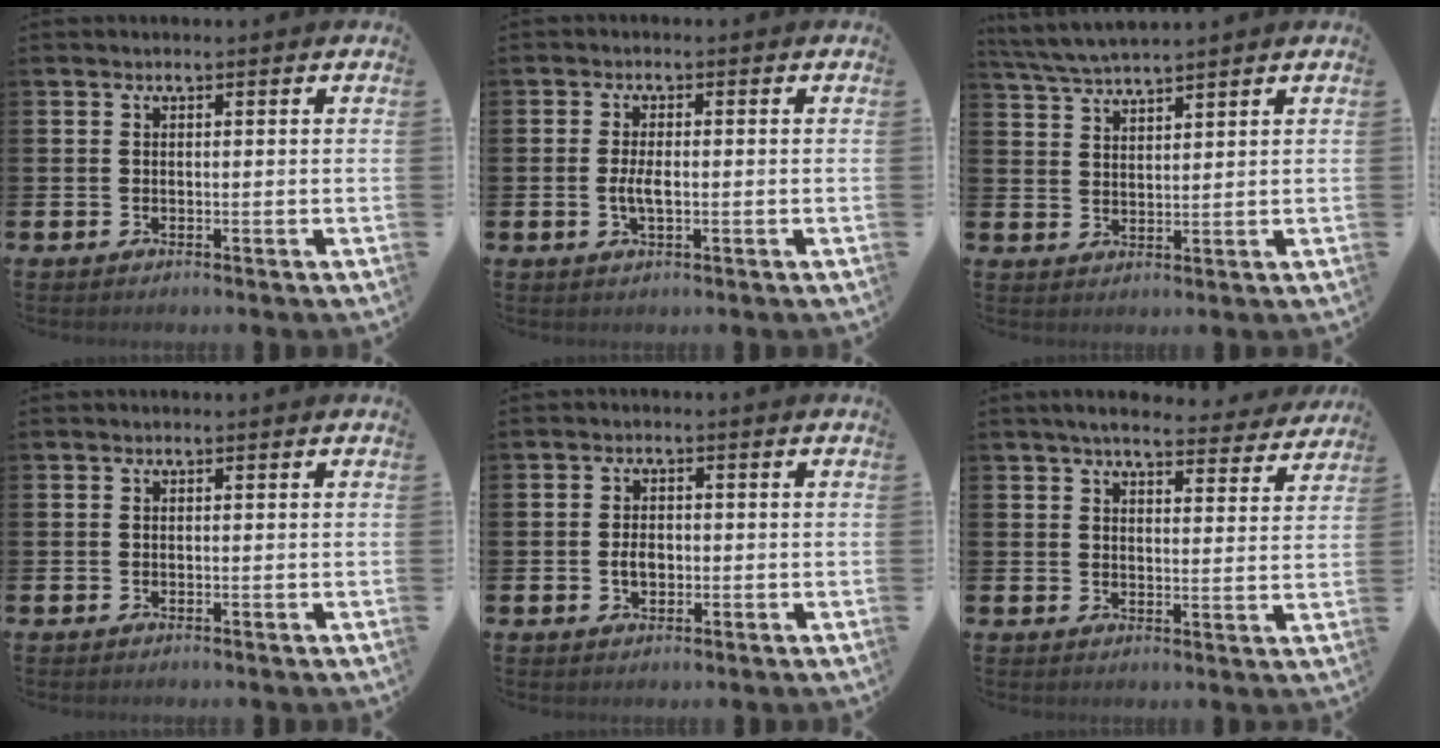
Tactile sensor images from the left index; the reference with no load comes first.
{"total": 2.8, "force": [-0.3, 1.1, 2.6], "torque": [-0.044, -0.002, -0.007]}
{"total": 3.9, "force": [3.9, -0.2, 0.7], "torque": [-0.035, -0.016, 0.070]}
{"total": 0.0}
{"total": 2.5, "force": [-0.4, 1.7, 1.8], "torque": [-0.015, -0.002, -0.013]}
{"total": 5.2, "force": [4.9, 0.7, 1.6], "torque": [-0.037, -0.027, 0.084]}